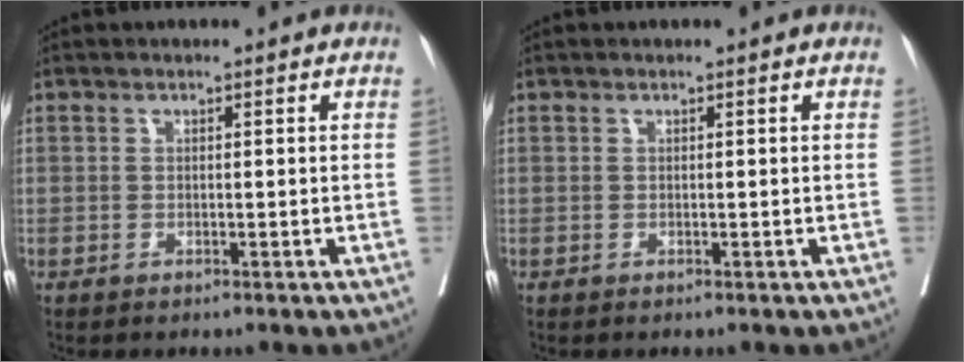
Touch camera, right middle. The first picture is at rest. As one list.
[{"total": 0.0}]